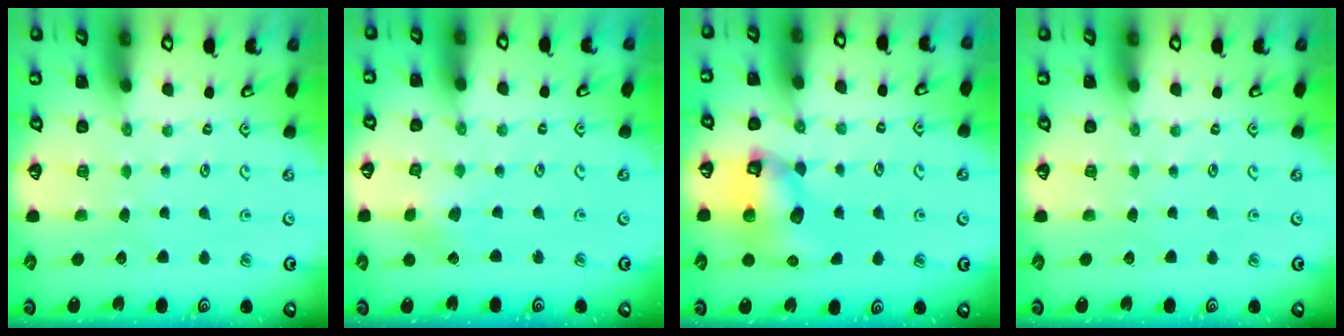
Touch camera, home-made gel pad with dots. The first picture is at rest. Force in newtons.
{"total": 2.8, "press": 2.8, "slide": 0.2}
{"total": 10.4, "press": 10.3, "slide": 1.6}
{"total": 0.0}